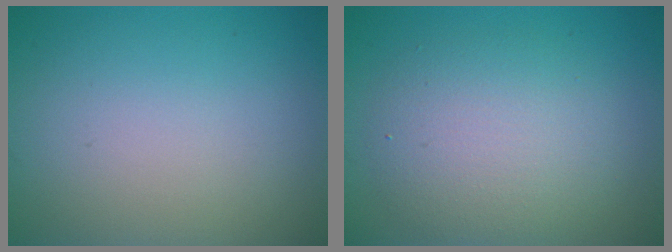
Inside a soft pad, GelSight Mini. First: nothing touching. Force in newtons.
{"total": 5.1, "press": 5.1, "slide": 0.2}